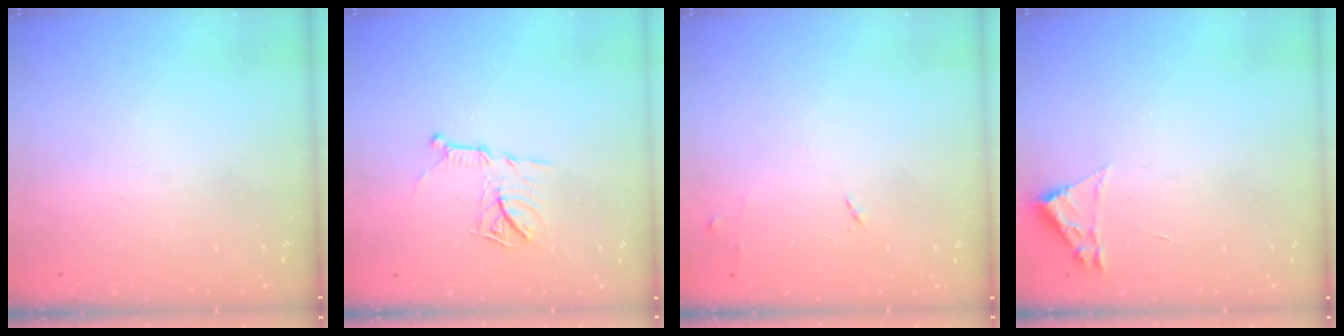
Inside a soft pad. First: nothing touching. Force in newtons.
{"total": 10.6, "press": 10.6, "slide": 0.8}
{"total": 5.3, "press": 5.2, "slide": 0.8}
{"total": 1.8, "press": 1.8, "slide": 0.2}